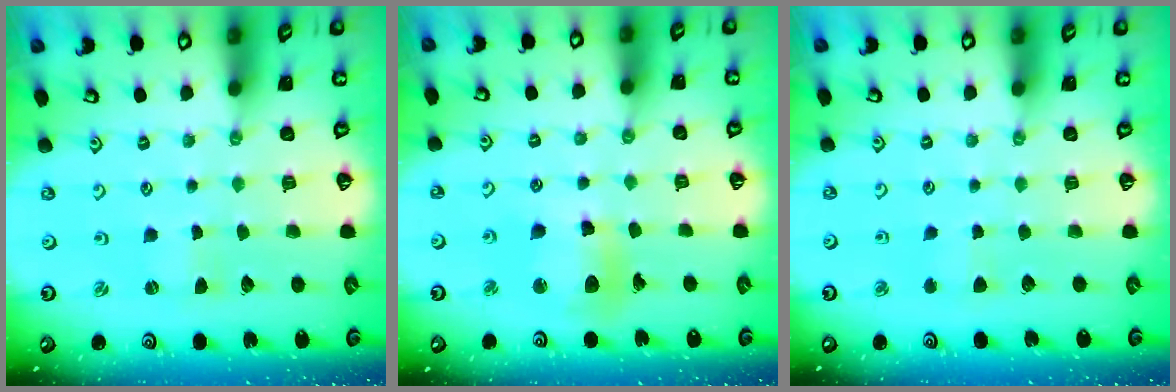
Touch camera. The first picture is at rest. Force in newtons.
{"total": 12.0, "press": 11.7, "slide": 2.6}
{"total": 2.8, "press": 2.7, "slide": 0.4}